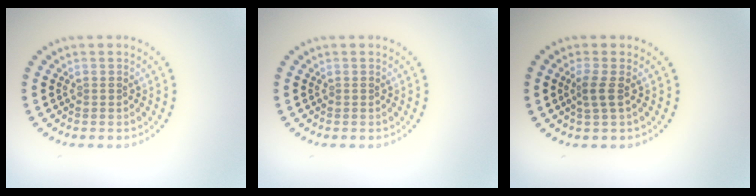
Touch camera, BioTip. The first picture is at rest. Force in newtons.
{"total": 0.0}
{"total": 1.6, "press": 1.3, "slide": 1.0}